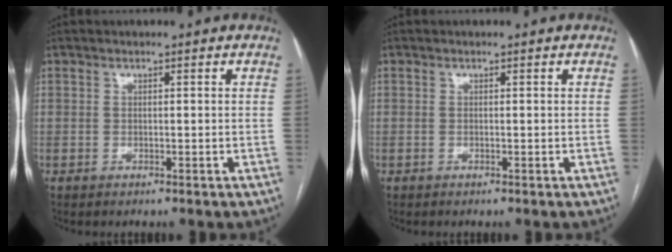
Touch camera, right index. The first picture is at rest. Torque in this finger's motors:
{"motor_torque": [0.00, 0.00, 0.00, -0.01]}